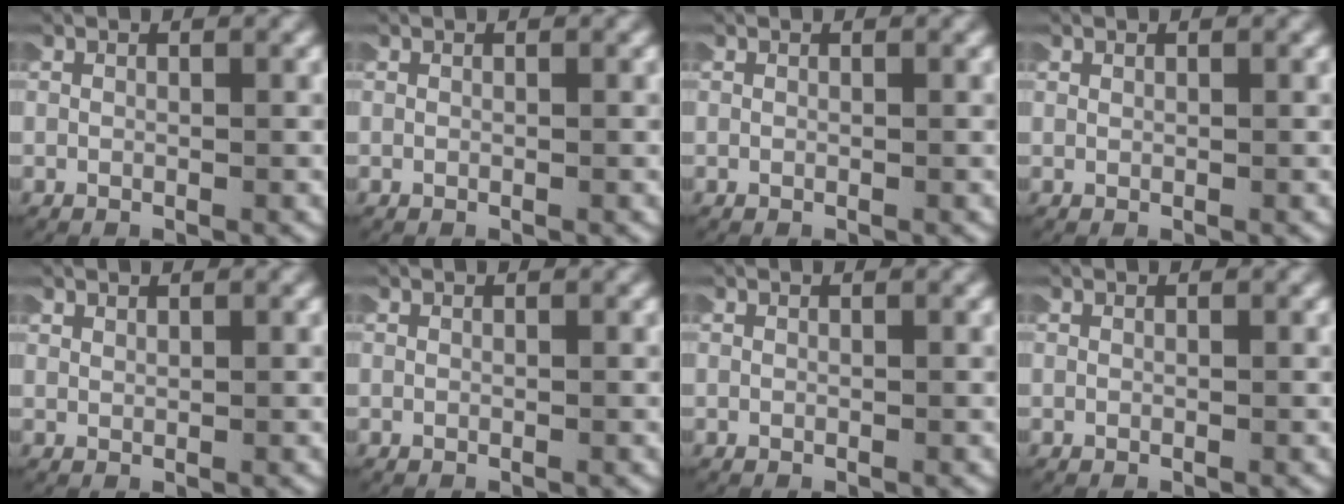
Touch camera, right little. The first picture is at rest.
{"total": 0.0}
{"total": 0.0}
{"total": 0.0}
{"total": 0.7, "force": [0.7, 0.0, 0.1], "torque": [-0.006, -0.004, 0.020]}
{"total": 0.0}
{"total": 0.0}
{"total": 0.0}